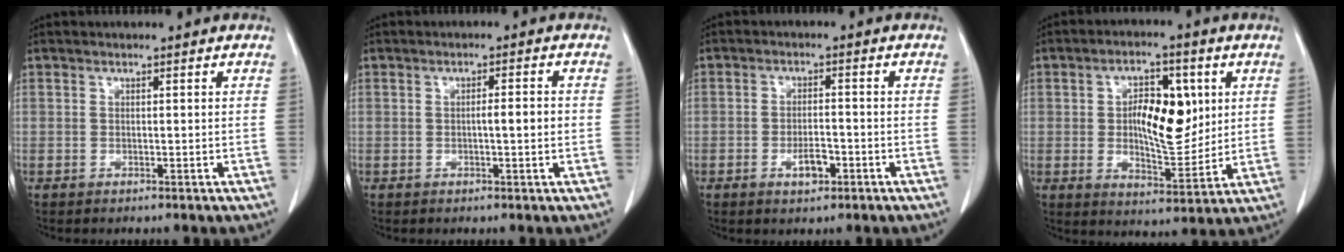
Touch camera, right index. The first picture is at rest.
{"total": 2.9, "force": [-0.2, 0.2, 2.9], "torque": [-0.047, 0.001, -0.005]}
{"total": 3.7, "force": [-1.6, 1.5, 3.0], "torque": [-0.052, 0.003, -0.020]}
{"total": 11.2, "force": [2.0, 4.8, 9.9], "torque": [-0.164, 0.009, 0.038]}